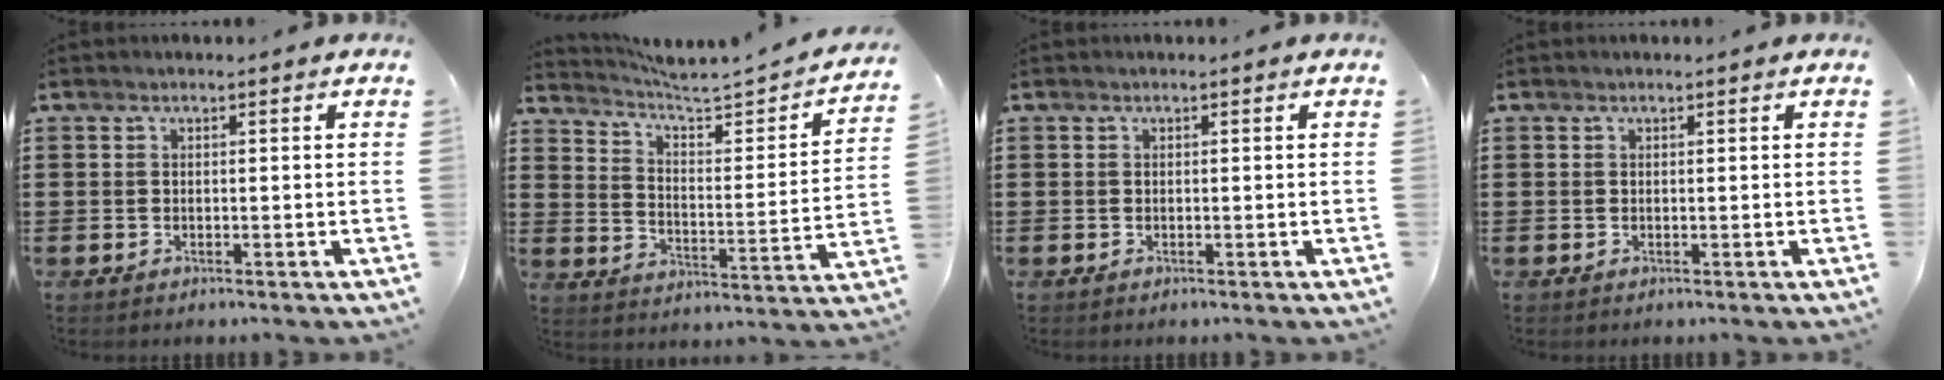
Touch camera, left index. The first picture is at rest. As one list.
[{"total": 3.6, "force": [3.4, 0.1, 1.3], "torque": [-0.049, -0.035, 0.045]}, {"total": 0.0}, {"total": 0.0}]